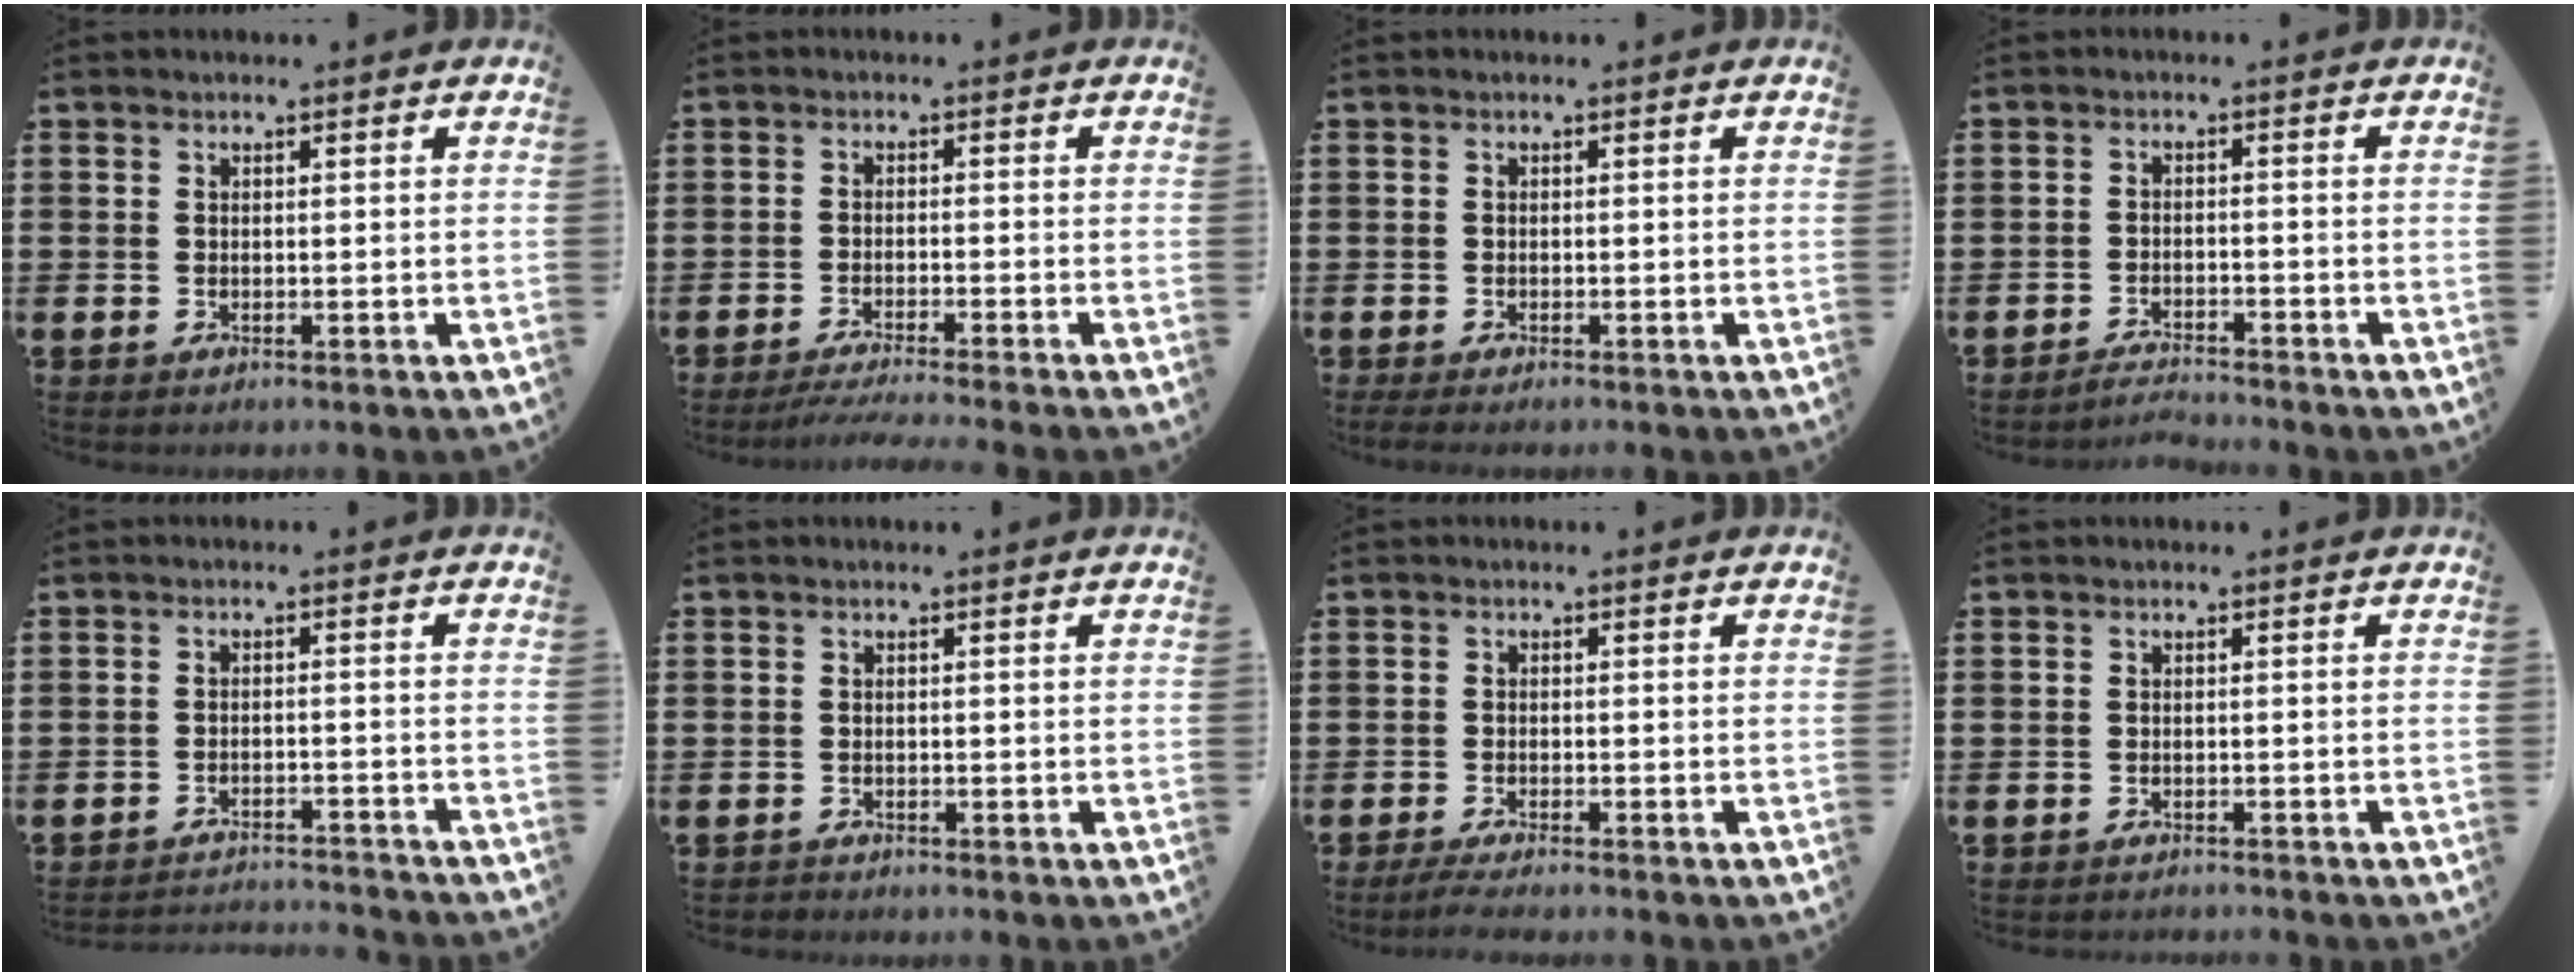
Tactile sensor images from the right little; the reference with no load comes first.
{"total": 2.3, "force": [-2.0, -0.2, 1.2], "torque": [-0.017, 0.000, -0.037]}
{"total": 0.7, "force": [-0.5, 0.1, 0.4], "torque": [-0.007, -0.001, -0.010]}
{"total": 2.2, "force": [-2.2, -0.2, 0.1], "torque": [-0.005, 0.003, -0.047]}
{"total": 2.4, "force": [-2.4, -0.1, -0.1], "torque": [-0.003, 0.003, -0.051]}
{"total": 0.5, "force": [-0.5, 0.1, -0.1], "torque": [0.000, -0.001, -0.011]}
{"total": 1.7, "force": [-1.3, 0.0, 1.0], "torque": [-0.015, 0.000, -0.025]}
{"total": 0.6, "force": [-0.6, 0.0, -0.1], "torque": [-0.001, -0.002, -0.013]}